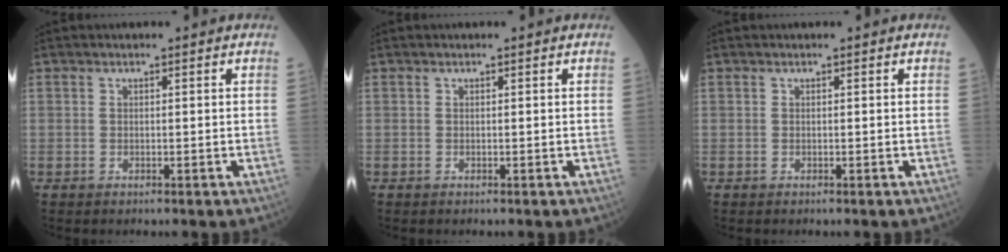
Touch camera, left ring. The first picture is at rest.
{"total": 0.0}
{"total": 0.0}